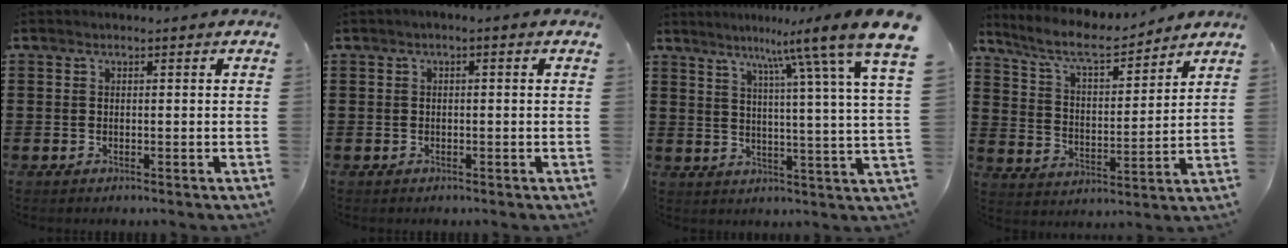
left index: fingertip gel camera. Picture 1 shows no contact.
{"total": 0.9, "force": [-0.4, 0.1, 0.8], "torque": [-0.012, -0.003, -0.006]}
{"total": 8.2, "force": [6.2, -0.9, 5.2], "torque": [-0.094, -0.049, 0.092]}
{"total": 7.7, "force": [6.7, 1.3, 3.5], "torque": [-0.095, -0.033, 0.116]}